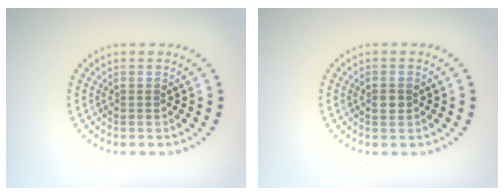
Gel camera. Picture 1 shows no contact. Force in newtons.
{"total": 1.5, "press": 1.5, "slide": 0.1}